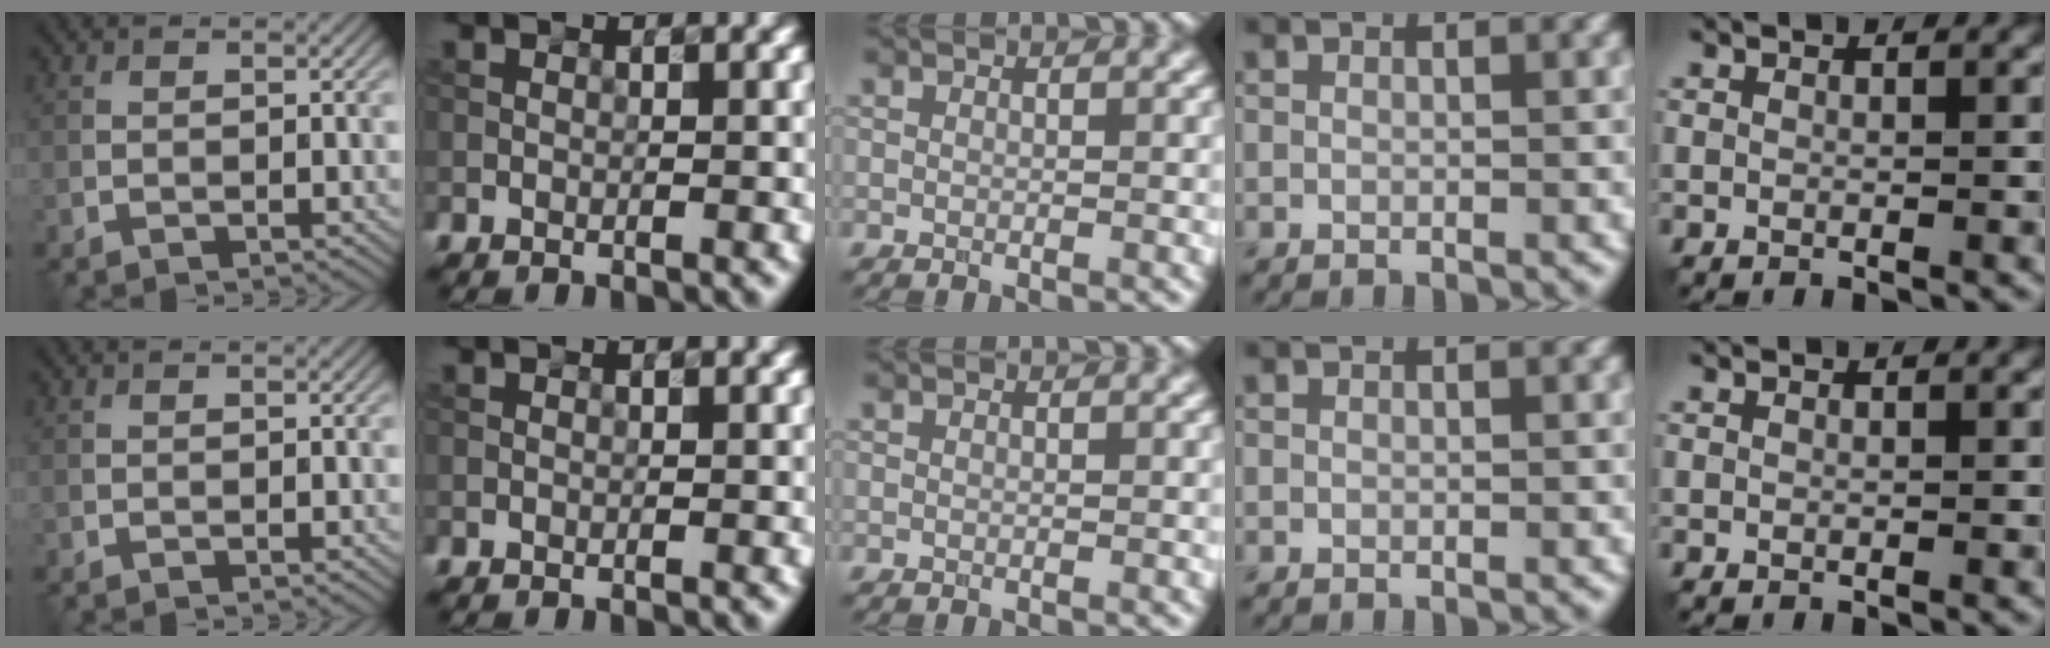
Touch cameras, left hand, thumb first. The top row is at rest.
{}